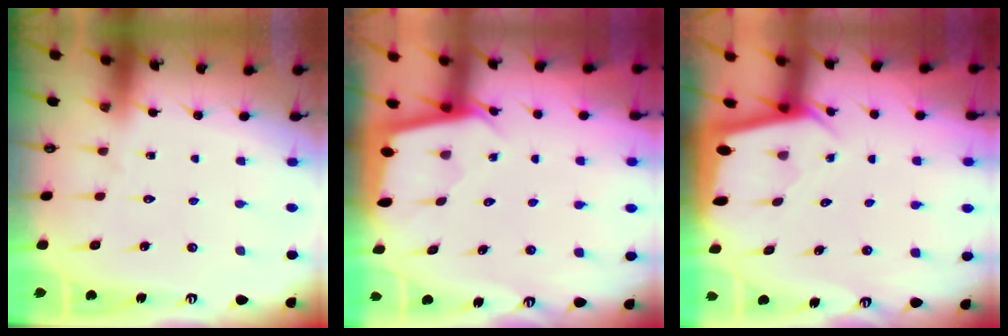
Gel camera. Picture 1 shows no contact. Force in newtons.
{"total": 2.1, "press": 2.1, "slide": 0.2}
{"total": 2.2, "press": 2.2, "slide": 0.2}